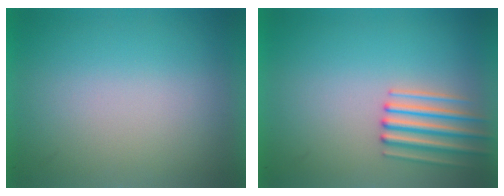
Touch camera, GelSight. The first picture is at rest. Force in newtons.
{"total": 2.8}